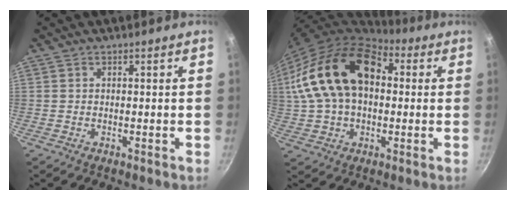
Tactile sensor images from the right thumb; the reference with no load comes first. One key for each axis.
{"total": 22.8, "fx": 4.0, "fy": 14.9, "fz": 16.8, "tx": -0.298, "ty": 0.036, "tz": 0.064}